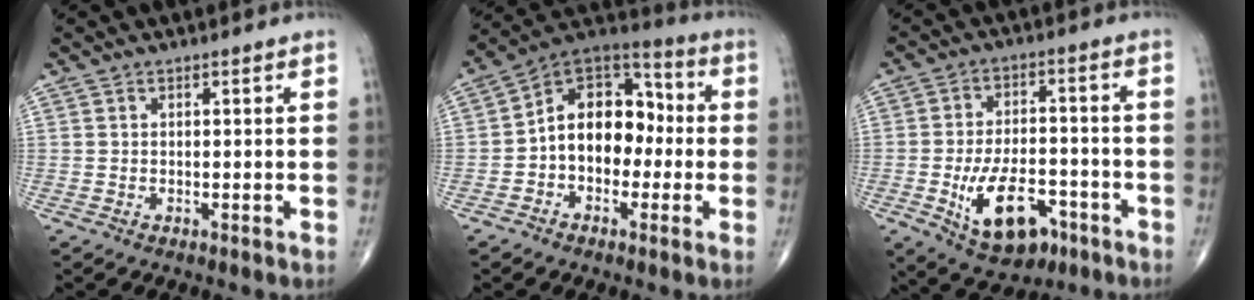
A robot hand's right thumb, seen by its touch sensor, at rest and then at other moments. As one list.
[{"total": 14.2, "force": [-1.4, 10.0, 10.0], "torque": [-0.117, 0.051, -0.037]}, {"total": 13.7, "force": [-5.6, 7.6, 10.0], "torque": [-0.150, 0.026, -0.081]}]